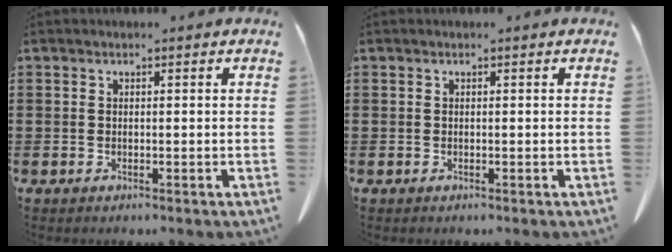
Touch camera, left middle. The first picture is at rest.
{"total": 0.0}